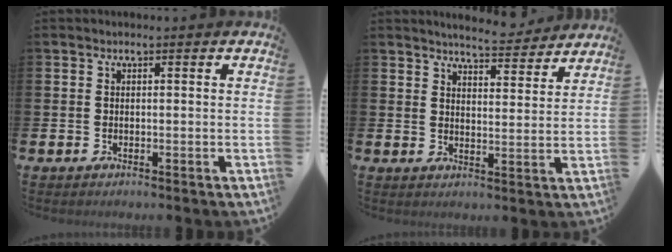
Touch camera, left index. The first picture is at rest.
{"total": 5.4, "force": [5.3, 0.3, 0.4], "torque": [-0.015, -0.038, 0.094]}